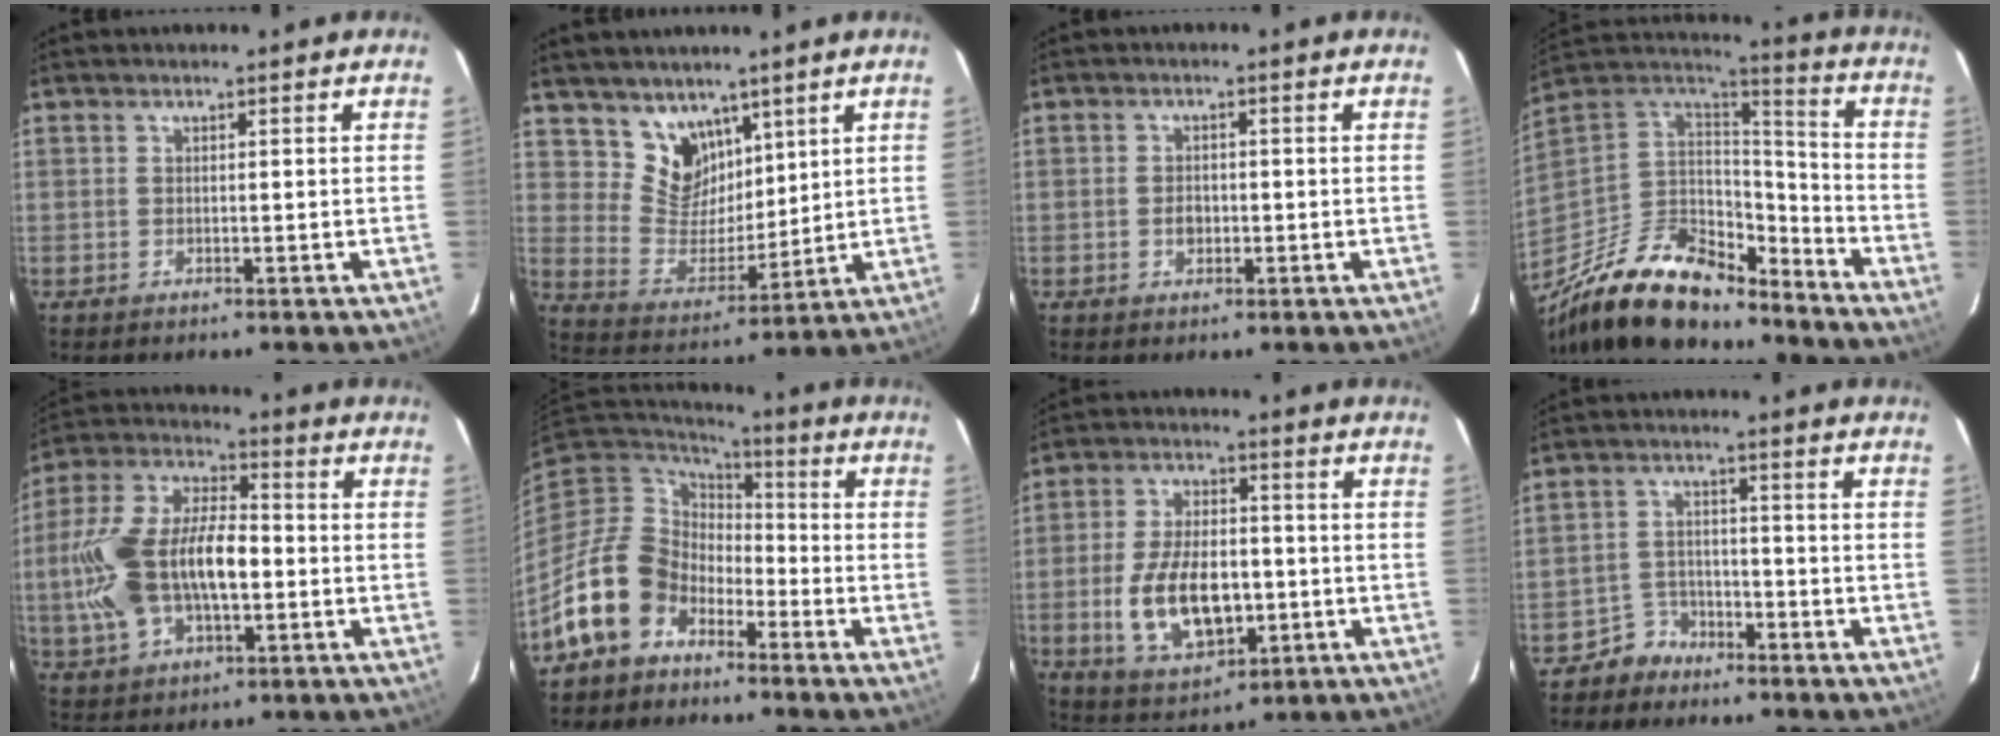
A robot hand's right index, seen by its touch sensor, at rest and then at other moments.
{"total": 9.6, "force": [6.5, 6.6, 2.6], "torque": [-0.044, -0.004, 0.137]}
{"total": 2.5, "force": [-0.6, 1.9, 1.5], "torque": [-0.027, 0.003, -0.009]}
{"total": 24.3, "force": [-18.5, 9.7, 12.3], "torque": [-0.259, -0.010, -0.313]}
{"total": 18.6, "force": [-2.2, 9.7, 15.8], "torque": [-0.335, 0.010, -0.036]}
{"total": 12.3, "force": [-7.8, 8.7, 3.6], "torque": [-0.092, 0.022, -0.143]}
{"total": 14.3, "force": [-2.9, 7.8, 11.6], "torque": [-0.234, -0.004, -0.034]}
{"total": 4.4, "force": [-3.5, 2.7, -0.3], "torque": [-0.002, 0.021, -0.065]}